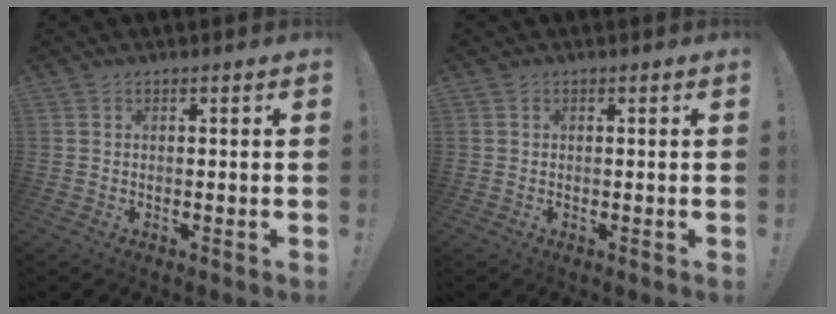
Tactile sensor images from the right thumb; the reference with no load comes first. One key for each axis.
{"total": 0.0}